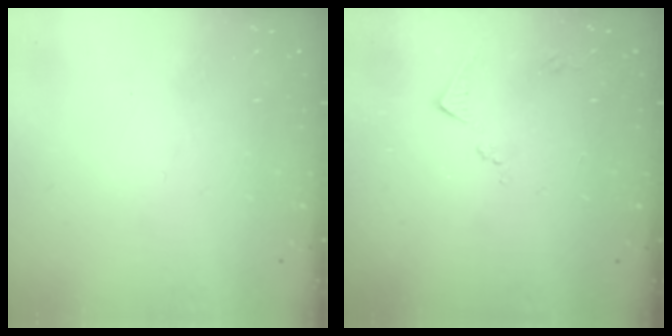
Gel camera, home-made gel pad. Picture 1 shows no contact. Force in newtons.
{"total": 6.4, "press": 6.4, "slide": 0.8}